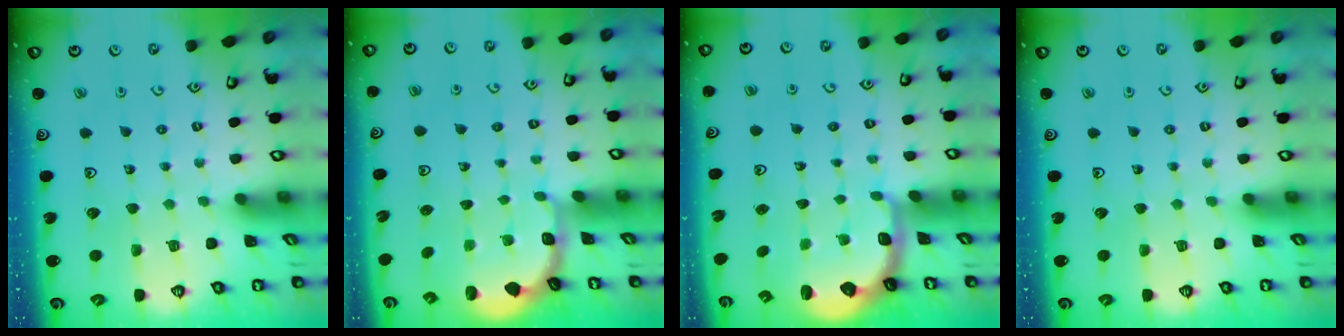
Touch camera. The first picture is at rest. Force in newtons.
{"total": 1.7, "press": 1.5, "slide": 0.6}
{"total": 2.5, "press": 1.9, "slide": 1.7}
{"total": 0.0}